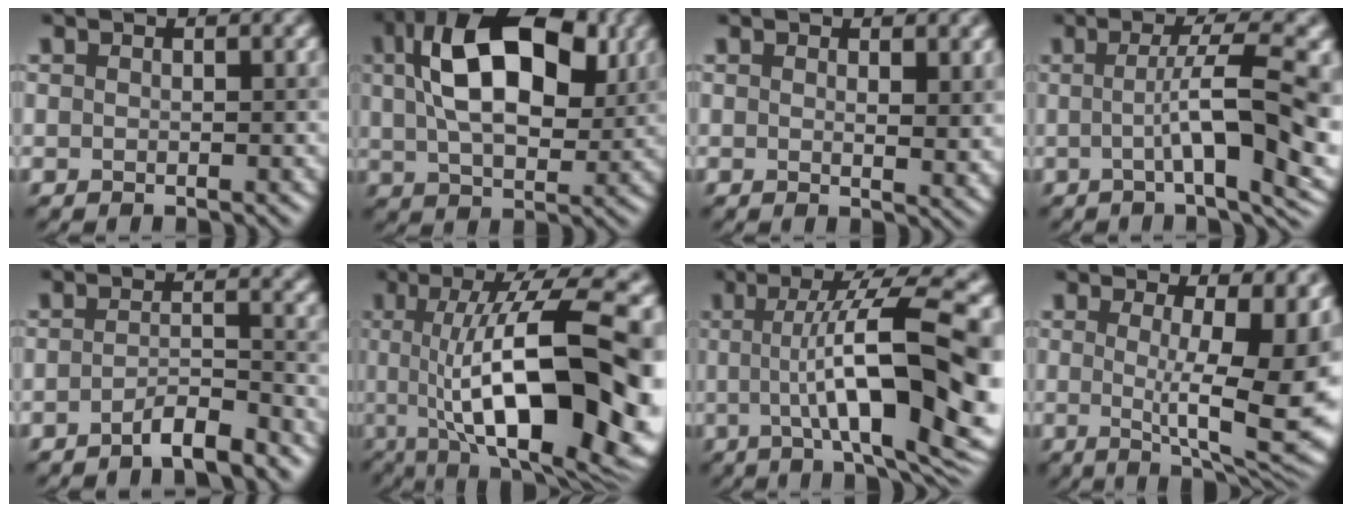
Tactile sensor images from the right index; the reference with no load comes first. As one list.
[{"total": 12.7, "force": [3.9, 6.9, 9.9], "torque": [-0.161, 0.022, 0.053]}, {"total": 2.5, "force": [1.0, 0.6, 2.2], "torque": [-0.030, -0.007, 0.019]}, {"total": 10.2, "force": [-0.2, 2.4, 9.9], "torque": [-0.124, 0.009, -0.007]}, {"total": 3.1, "force": [-2.4, 0.5, 1.8], "torque": [-0.028, 0.008, -0.049]}, {"total": 16.3, "force": [-0.7, 5.0, 15.5], "torque": [-0.187, 0.023, -0.014]}, {"total": 14.7, "force": [0.1, 3.9, 14.2], "torque": [-0.175, 0.014, 0.001]}, {"total": 12.8, "force": [0.7, 3.7, 12.3], "torque": [-0.134, -0.004, 0.011]}]